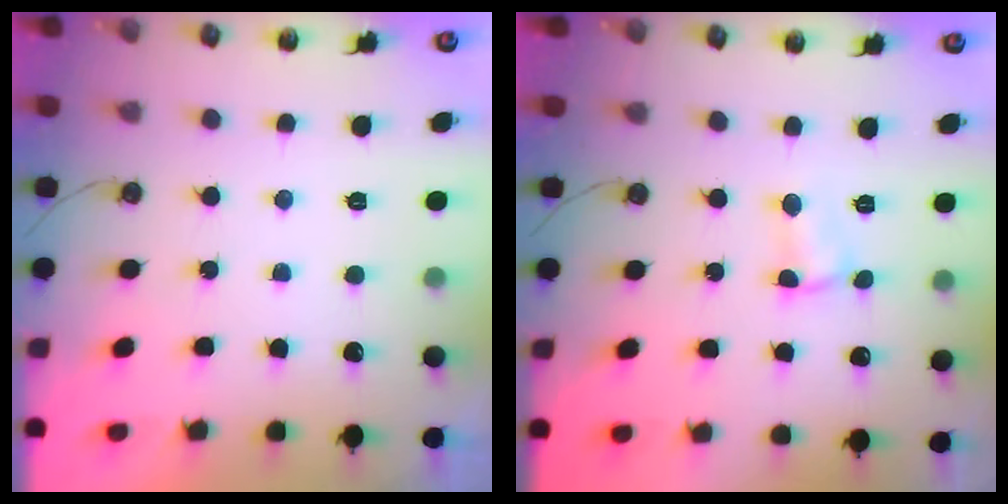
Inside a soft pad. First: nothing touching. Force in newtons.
{"total": 2.0, "press": 2.0, "slide": 0.3}